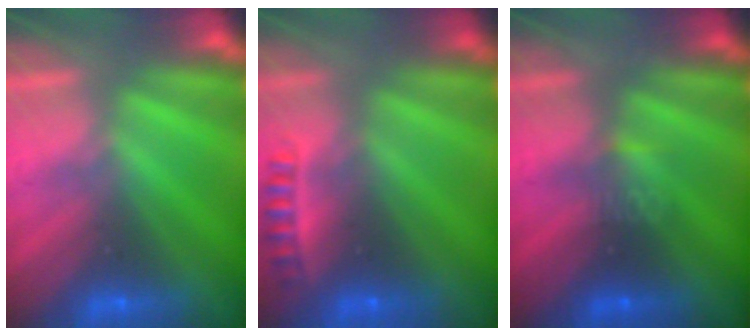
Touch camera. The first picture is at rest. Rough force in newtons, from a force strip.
{"total": 2.4}
{"total": 3.4}